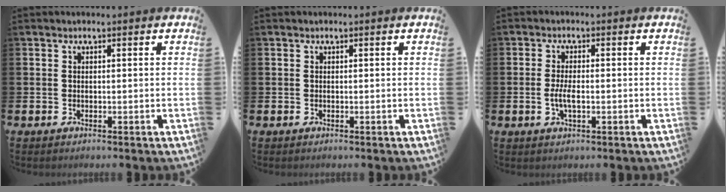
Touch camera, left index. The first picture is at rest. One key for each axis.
{"total": 0.0}
{"total": 3.0, "fx": -0.5, "fy": 1.1, "fz": 2.8, "tx": -0.034, "ty": -0.005, "tz": -0.012}